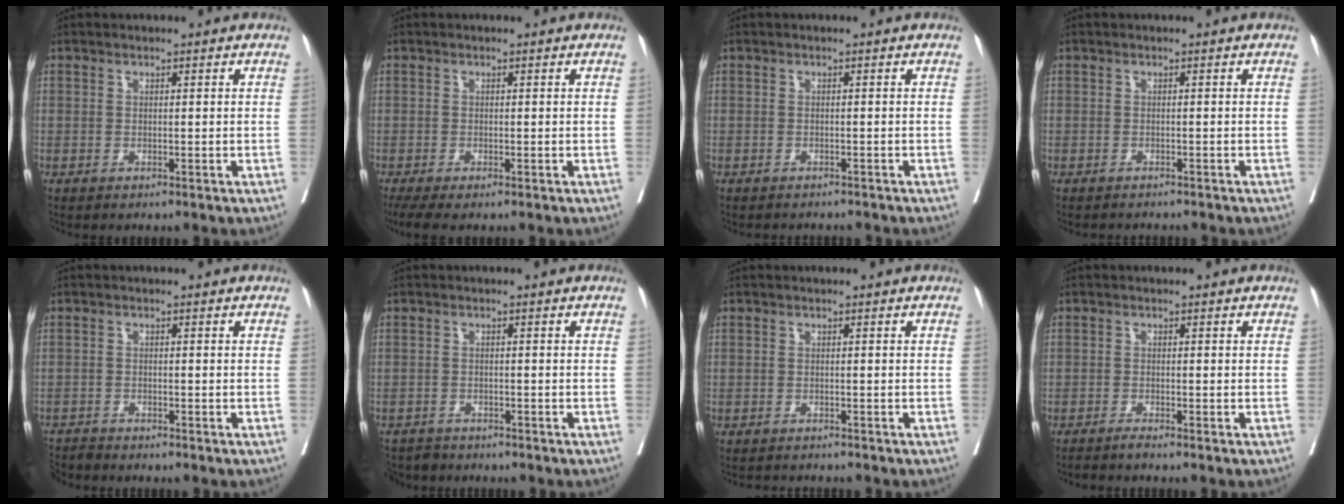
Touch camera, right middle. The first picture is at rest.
{"total": 3.4, "force": [-2.5, 0.7, 2.3], "torque": [-0.046, -0.013, -0.045]}
{"total": 3.8, "force": [-3.6, 0.9, 0.7], "torque": [-0.004, -0.005, -0.045]}
{"total": 3.4, "force": [-3.2, 0.7, 0.8], "torque": [-0.007, -0.004, -0.042]}
{"total": 3.5, "force": [-3.4, 0.5, -0.2], "torque": [0.007, -0.012, -0.065]}
{"total": 4.9, "force": [-4.5, 1.9, 0.1], "torque": [0.004, -0.008, -0.075]}
{"total": 3.6, "force": [-3.5, 0.6, 0.8], "torque": [-0.007, -0.006, -0.049]}
{"total": 1.2, "force": [-1.1, -0.5, 0.3], "torque": [-0.007, 0.000, -0.022]}